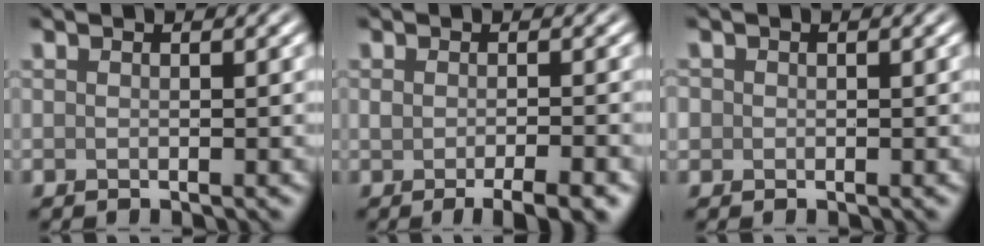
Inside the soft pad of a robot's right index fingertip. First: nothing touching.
{"total": 3.6, "force": [-1.8, 0.9, 3.0], "torque": [-0.048, -0.008, -0.025]}
{"total": 1.0, "force": [0.0, 1.0, 0.2], "torque": [0.004, -0.001, -0.004]}